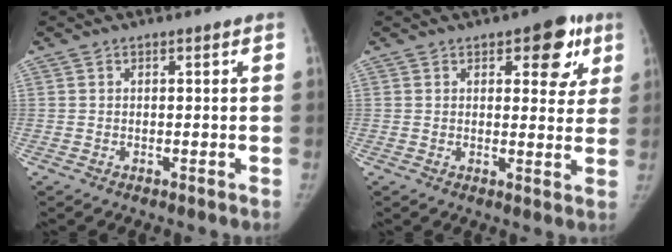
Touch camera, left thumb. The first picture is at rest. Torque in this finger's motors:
{"motor_torque": [-0.26, 0.23, 0.64, -0.25, 0.11]}